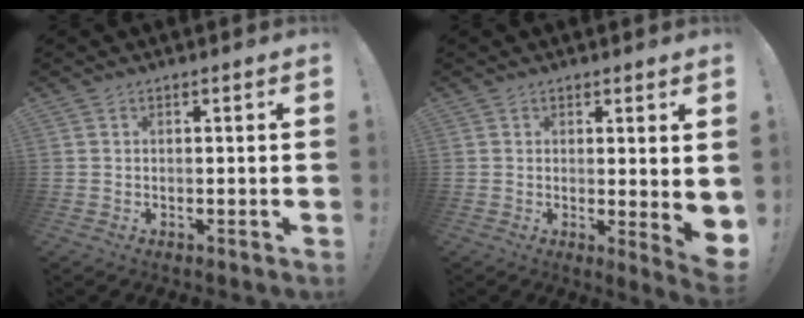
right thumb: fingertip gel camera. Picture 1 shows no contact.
{"total": 4.8, "force": [1.4, 0.8, 4.5], "torque": [-0.046, -0.024, 0.028]}